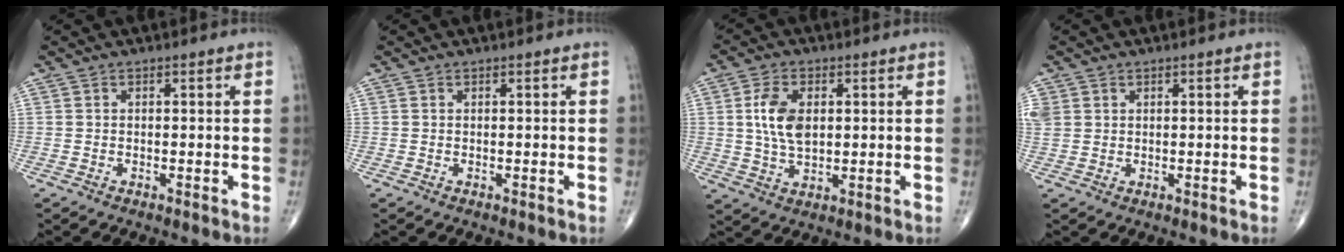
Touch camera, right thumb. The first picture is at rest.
{"total": 0.0}
{"total": 8.2, "force": [1.4, 4.8, 6.5], "torque": [-0.121, -0.006, 0.028]}
{"total": 5.5, "force": [1.6, 4.8, 2.1], "torque": [-0.065, 0.009, 0.041]}